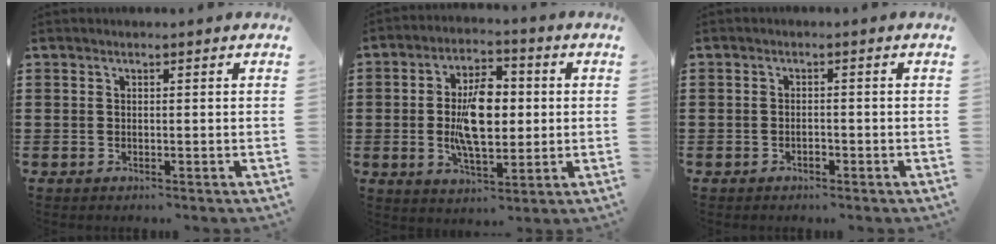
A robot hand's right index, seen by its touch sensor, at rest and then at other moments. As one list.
[{"total": 9.8, "force": [-0.1, 4.9, 8.4], "torque": [-0.160, 0.002, -0.009]}, {"total": 1.1, "force": [-0.7, 0.5, 0.6], "torque": [-0.016, -0.004, -0.013]}]